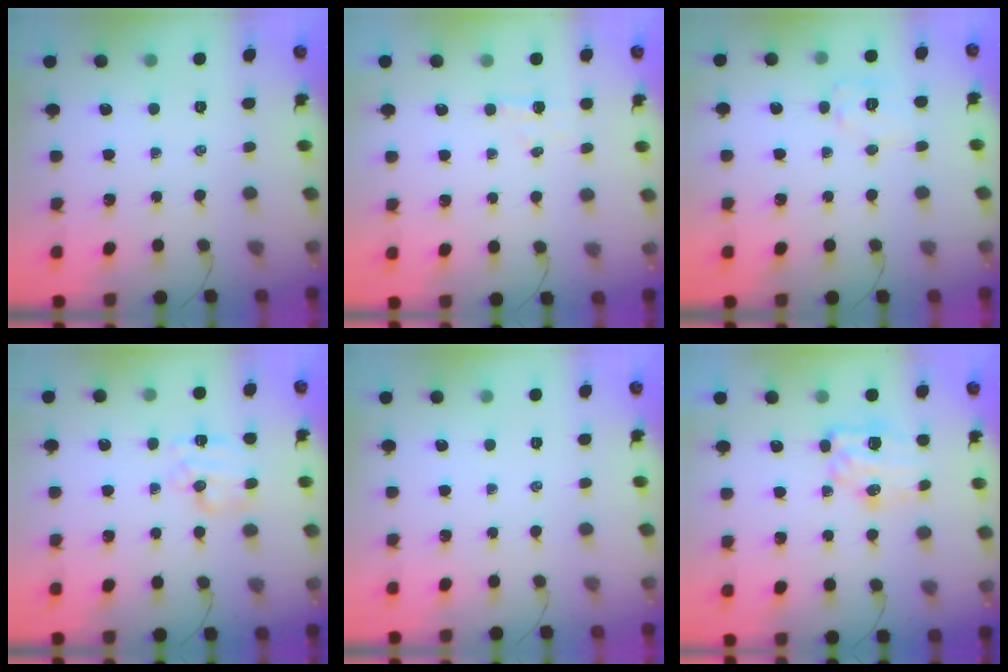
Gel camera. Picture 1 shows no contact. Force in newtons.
{"total": 3.2, "press": 3.1, "slide": 0.8}
{"total": 8.1, "press": 8.0, "slide": 0.5}
{"total": 7.5, "press": 7.4, "slide": 0.8}
{"total": 0.0}
{"total": 8.0, "press": 8.0, "slide": 1.0}